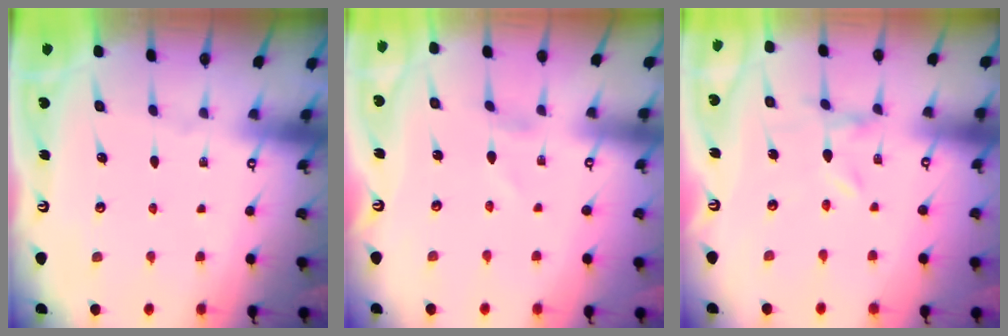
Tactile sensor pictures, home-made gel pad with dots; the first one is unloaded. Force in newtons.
{"total": 1.2, "press": 1.2, "slide": 0.1}
{"total": 0.0}